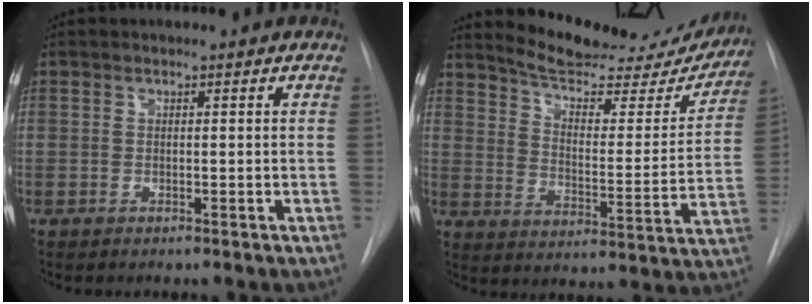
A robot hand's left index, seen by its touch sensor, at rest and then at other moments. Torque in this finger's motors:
{"motor_torque": [0.51, -0.97, 0.22, 0.03]}